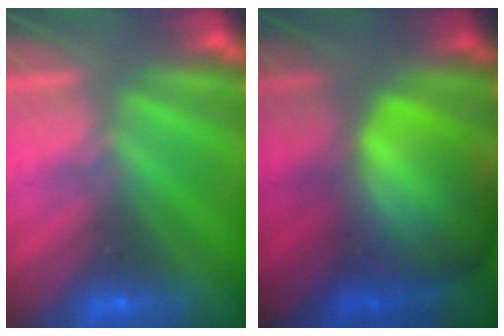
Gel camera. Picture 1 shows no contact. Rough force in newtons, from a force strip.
{"total": 9.4}